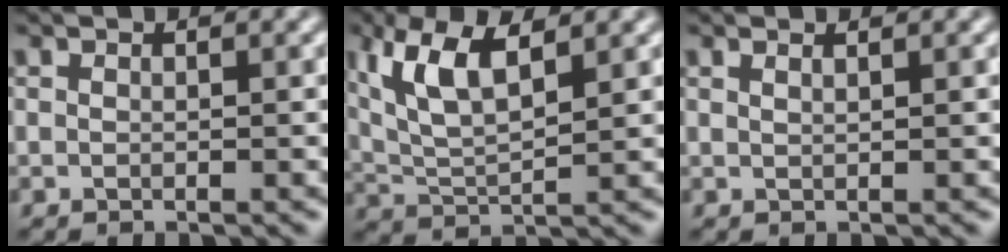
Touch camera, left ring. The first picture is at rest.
{"total": 6.4, "force": [2.6, 2.7, 5.2], "torque": [-0.112, 0.014, 0.049]}
{"total": 0.7, "force": [0.4, 0.3, 0.5], "torque": [-0.005, 0.005, 0.004]}